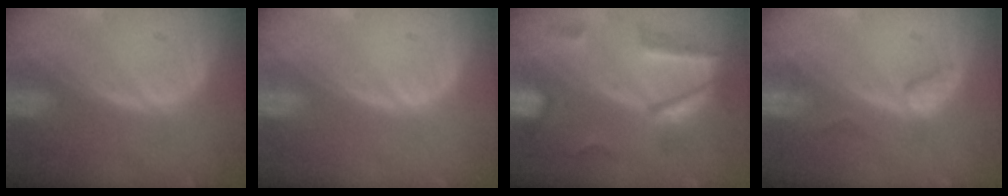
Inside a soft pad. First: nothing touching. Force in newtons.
{"total": 0.0}
{"total": 7.3, "press": 7.2, "slide": 0.7}
{"total": 2.8, "press": 2.7, "slide": 0.4}